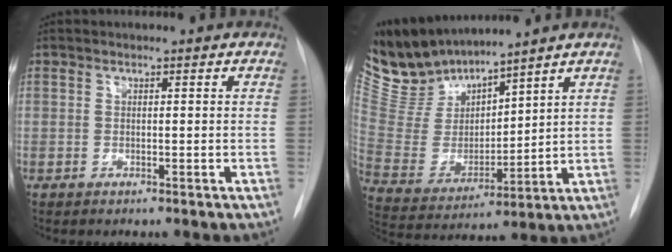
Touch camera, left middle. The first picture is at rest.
{"total": 11.4, "force": [11.0, 2.1, 2.0], "torque": [-0.065, -0.003, 0.240]}